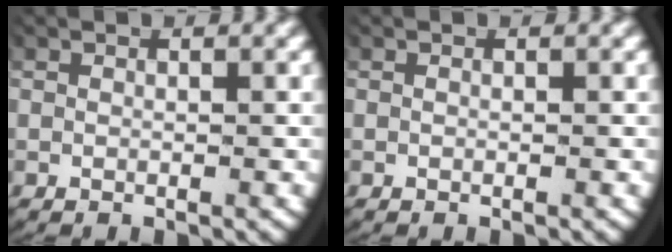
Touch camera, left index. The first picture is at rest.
{"total": 0.0}